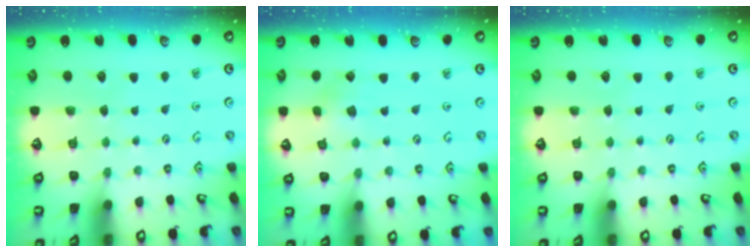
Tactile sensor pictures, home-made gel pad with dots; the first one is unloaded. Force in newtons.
{"total": 2.8, "press": 2.7, "slide": 0.6}
{"total": 0.0}